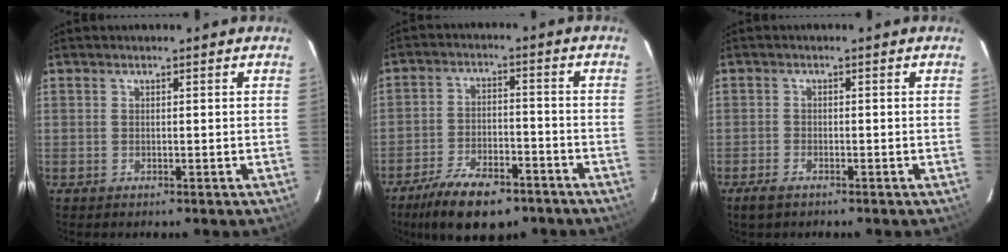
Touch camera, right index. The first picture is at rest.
{"total": 14.7, "force": [-10.5, 6.1, 8.3], "torque": [-0.180, -0.015, -0.169]}
{"total": 2.8, "force": [-2.1, 1.1, 1.4], "torque": [-0.039, -0.006, -0.043]}